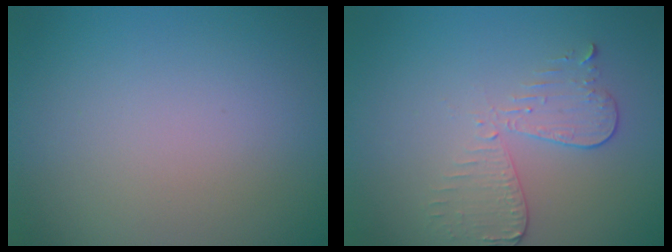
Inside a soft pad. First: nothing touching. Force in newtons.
{"total": 2.9, "press": 2.6, "slide": 1.4}